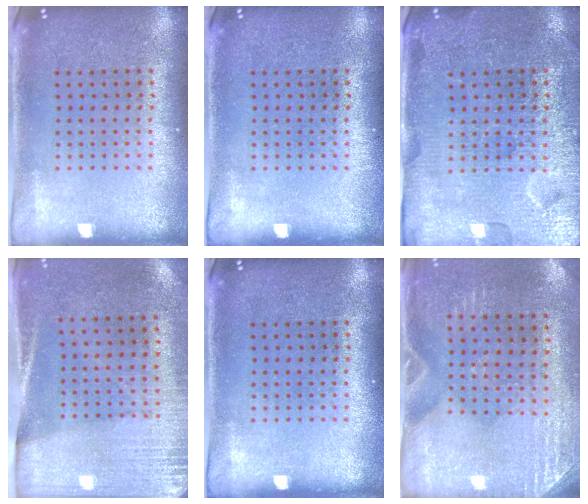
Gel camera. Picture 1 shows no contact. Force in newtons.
{"total": 0.0}
{"total": 4.0, "press": 3.9, "slide": 1.0}
{"total": 2.7, "press": 2.4, "slide": 1.3}
{"total": 0.0}
{"total": 2.9, "press": 2.6, "slide": 1.2}